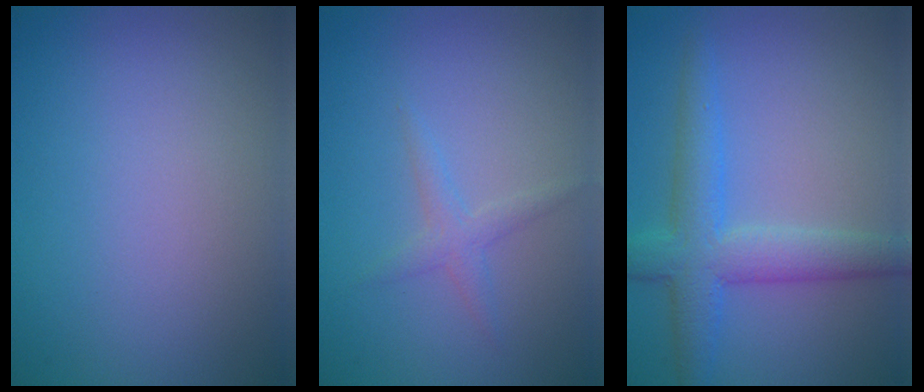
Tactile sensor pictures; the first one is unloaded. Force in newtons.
{"total": 1.5, "press": 1.5, "slide": 0.1}
{"total": 5.3, "press": 5.3, "slide": 0.2}